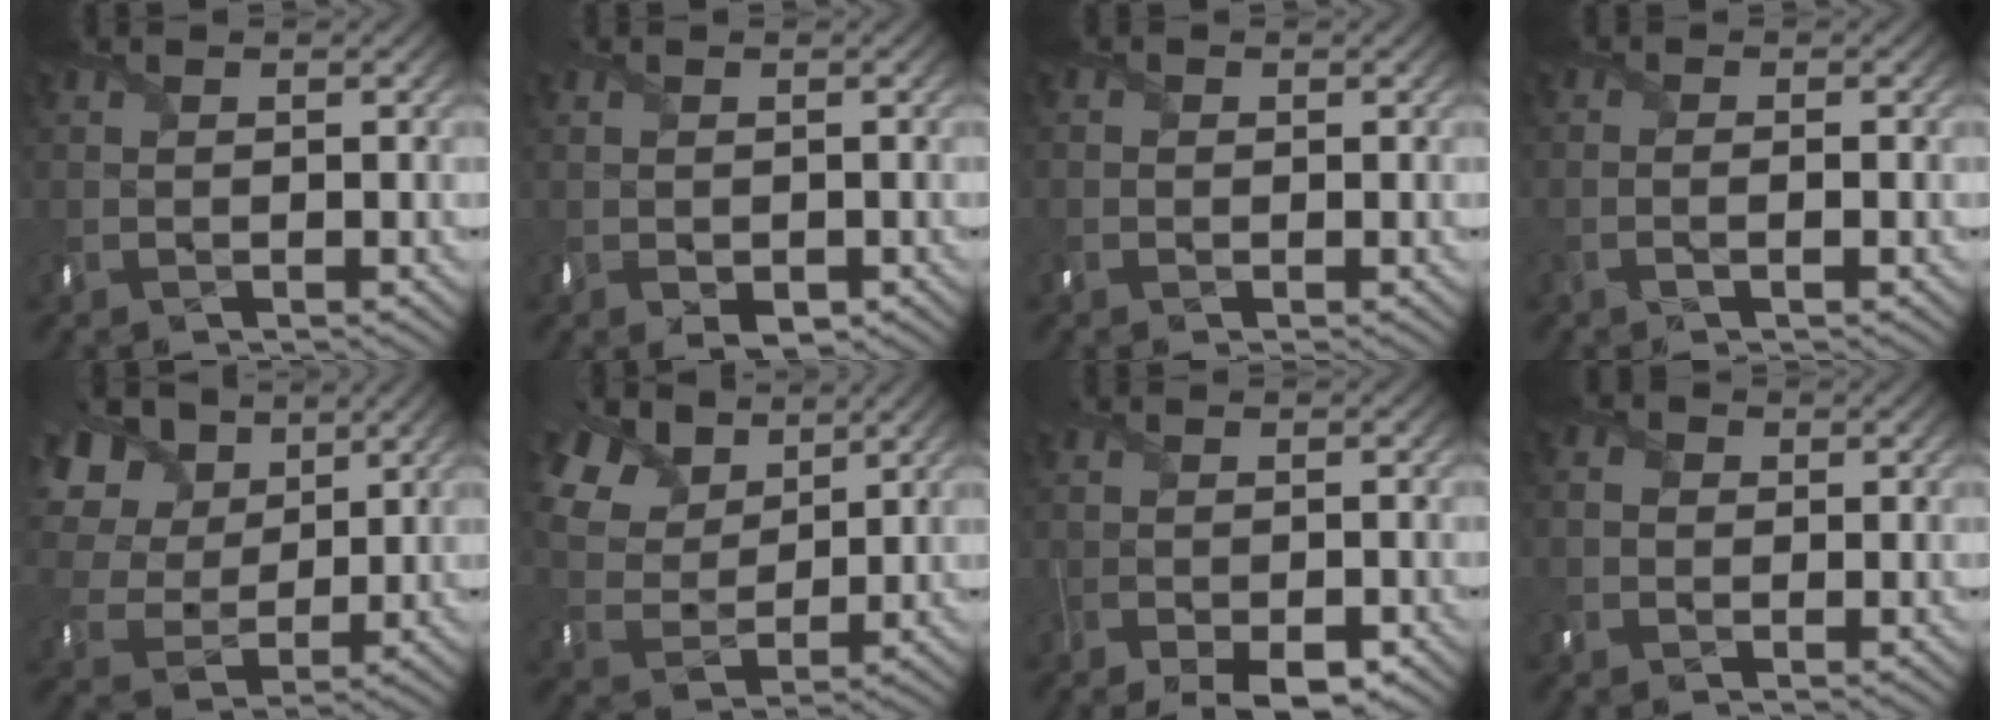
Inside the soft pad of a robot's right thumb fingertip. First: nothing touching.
{"total": 1.8, "force": [-0.6, 1.1, 1.2], "torque": [-0.030, -0.010, -0.011]}
{"total": 0.6, "force": [-0.1, 0.6, 0.3], "torque": [-0.005, -0.002, -0.004]}
{"total": 1.2, "force": [-0.8, -0.2, 0.8], "torque": [-0.012, 0.000, -0.018]}
{"total": 13.1, "force": [5.7, 9.3, 7.4], "torque": [-0.221, 0.044, 0.101]}
{"total": 11.0, "force": [6.9, 6.4, 5.8], "torque": [-0.179, 0.031, 0.112]}
{"total": 4.5, "force": [-2.9, 2.0, 2.9], "torque": [-0.057, -0.013, -0.047]}
{"total": 1.7, "force": [-0.3, 1.5, 0.7], "torque": [-0.019, 0.002, -0.012]}